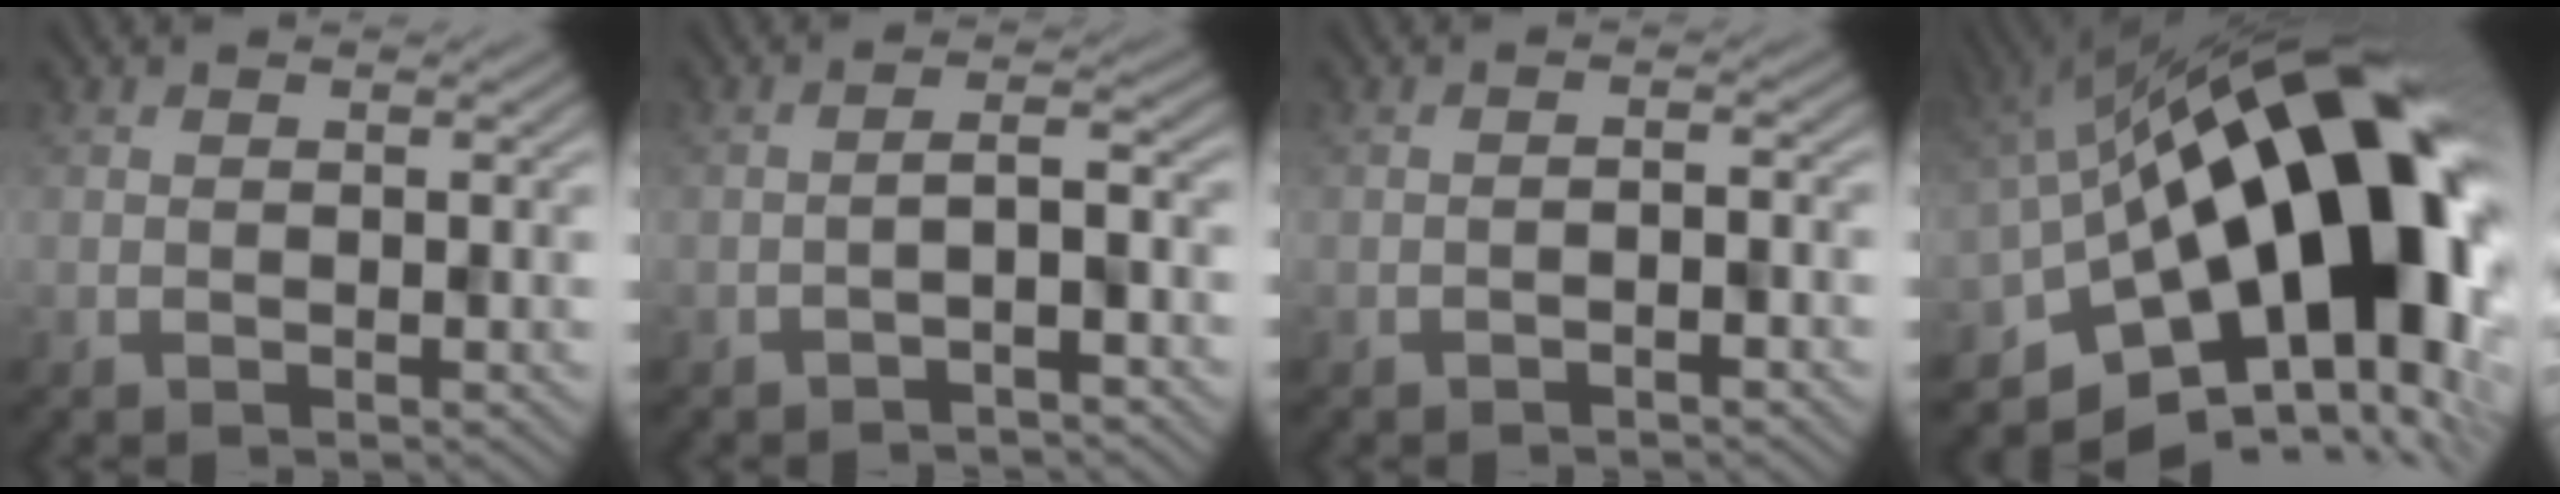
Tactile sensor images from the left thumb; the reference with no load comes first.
{"total": 2.4, "force": [-1.8, 0.4, 1.6], "torque": [-0.027, 0.012, -0.038]}
{"total": 1.1, "force": [-0.9, 0.2, 0.6], "torque": [-0.009, 0.004, -0.017]}
{"total": 20.4, "force": [-3.1, 10.1, 17.5], "torque": [-0.269, -0.001, -0.054]}